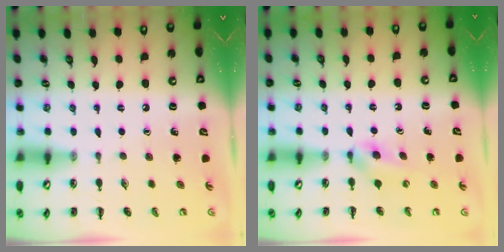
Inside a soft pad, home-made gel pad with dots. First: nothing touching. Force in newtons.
{"total": 3.7, "press": 3.4, "slide": 1.5}